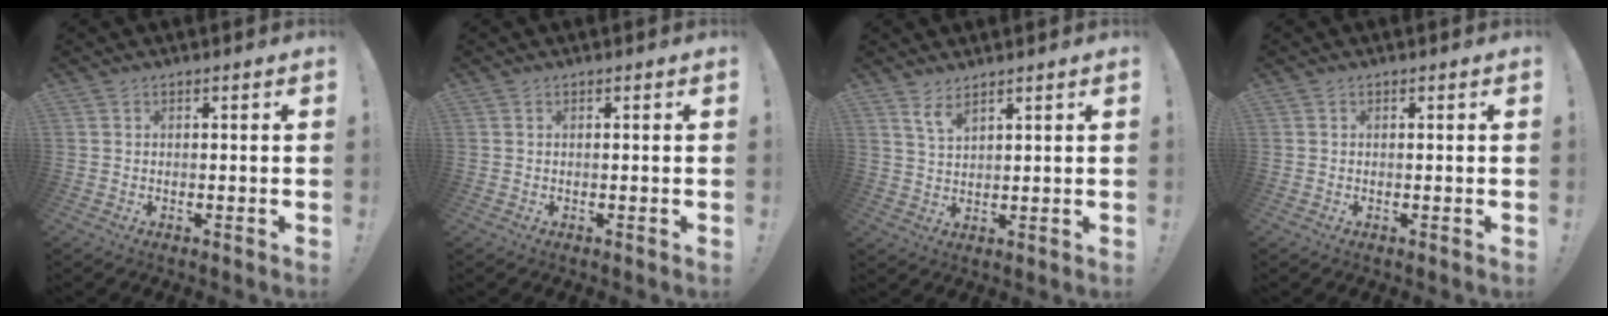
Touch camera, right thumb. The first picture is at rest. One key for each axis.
{"total": 0.0}
{"total": 4.7, "fx": 3.5, "fy": 1.0, "fz": 2.9, "tx": -0.049, "ty": -0.022, "tz": 0.061}
{"total": 0.0}